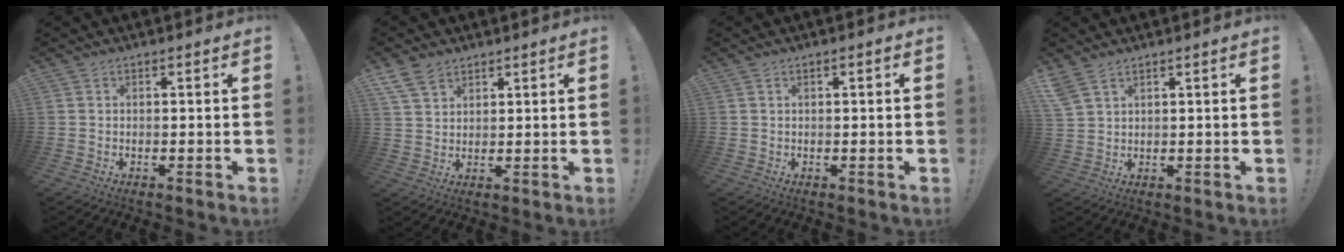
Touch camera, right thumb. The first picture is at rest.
{"total": 6.4, "force": [4.5, 3.8, 2.6], "torque": [-0.049, -0.018, 0.090]}
{"total": 0.9, "force": [0.2, 0.1, 0.9], "torque": [-0.015, 0.000, 0.002]}
{"total": 4.5, "force": [3.2, 1.7, 2.5], "torque": [-0.055, -0.012, 0.066]}